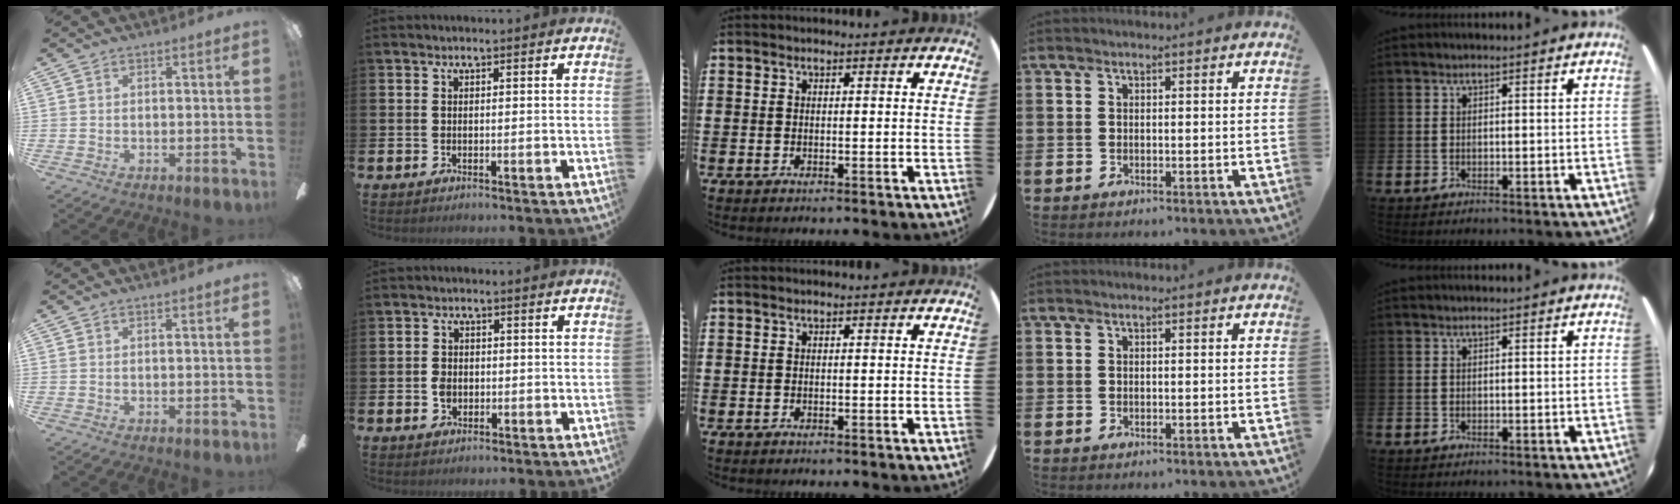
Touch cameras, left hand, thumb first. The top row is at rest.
{"thumb": {"total": 0.5, "force": [0.0, -0.1, 0.5], "torque": [-0.008, -0.001, 0.000]}, "index": {"total": 2.3, "force": [-0.3, 1.9, 1.2], "torque": [-0.017, 0.004, -0.010]}}